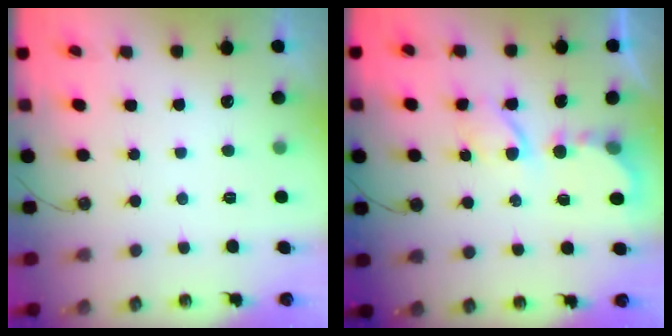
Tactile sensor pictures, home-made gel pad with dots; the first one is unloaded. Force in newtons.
{"total": 6.2, "press": 6.2, "slide": 0.5}